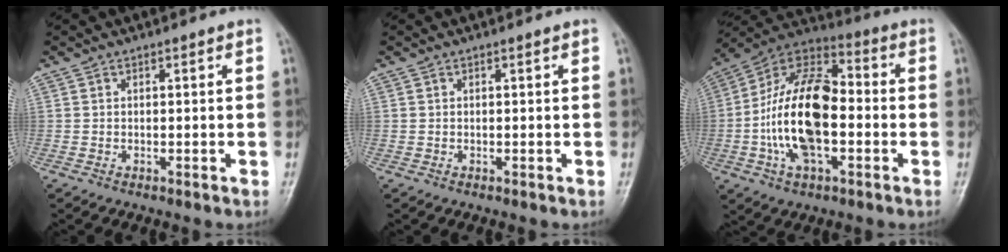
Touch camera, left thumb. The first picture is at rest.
{"total": 0.0}
{"total": 19.4, "force": [-2.4, 10.3, 16.3], "torque": [-0.293, 0.033, -0.051]}